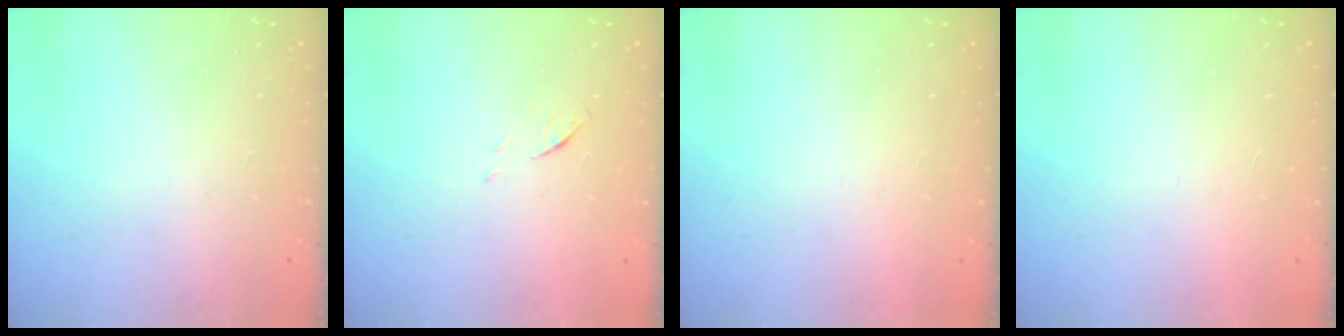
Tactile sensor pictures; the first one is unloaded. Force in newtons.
{"total": 5.0, "press": 4.9, "slide": 0.4}
{"total": 1.5, "press": 1.5, "slide": 0.1}
{"total": 1.5, "press": 1.5, "slide": 0.1}